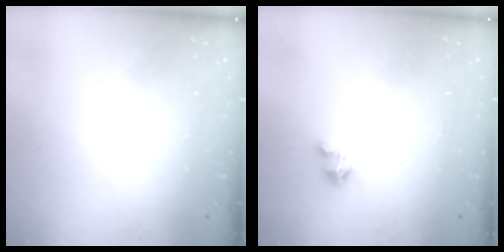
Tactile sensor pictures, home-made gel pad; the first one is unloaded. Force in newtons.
{"total": 1.6, "press": 1.6, "slide": 0.1}